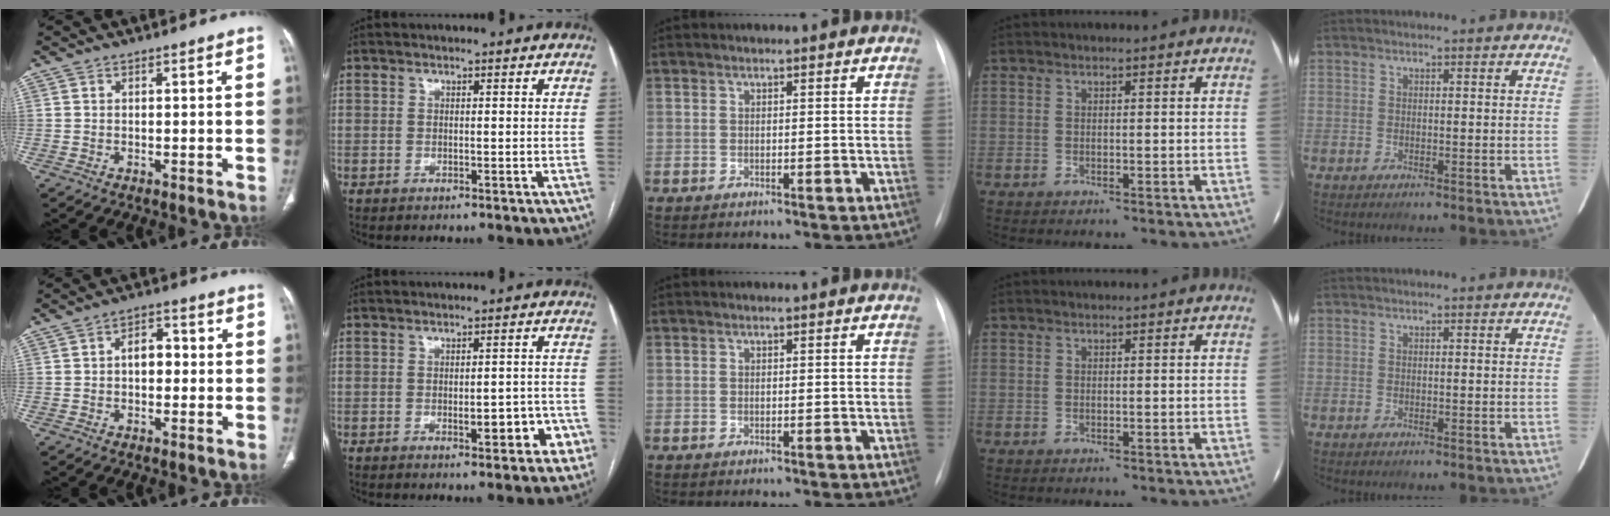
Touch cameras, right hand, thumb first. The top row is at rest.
{"thumb": {"total": 4.9, "force": [0.0, 3.3, 3.6], "torque": [-0.041, 0.018, -0.008]}, "index": {"total": 5.6, "force": [-2.2, 2.1, 4.7], "torque": [-0.052, 0.013, -0.021]}}